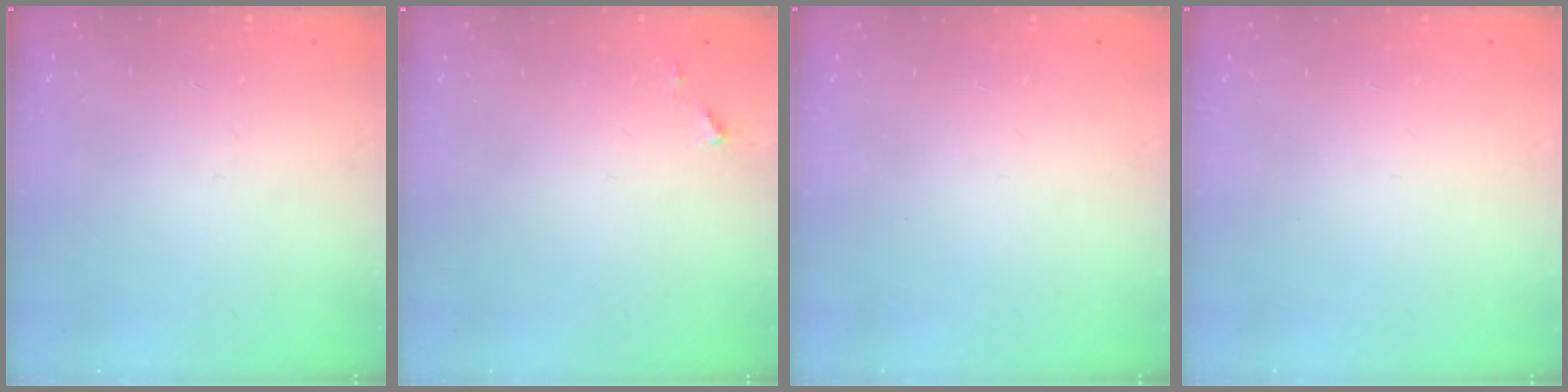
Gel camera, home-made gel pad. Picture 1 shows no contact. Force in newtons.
{"total": 4.3, "press": 4.2, "slide": 0.5}
{"total": 1.5, "press": 1.5, "slide": 0.1}
{"total": 1.5, "press": 1.5, "slide": 0.1}